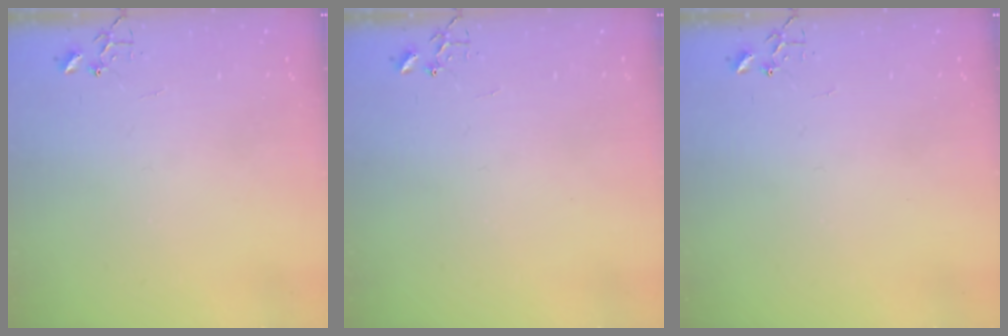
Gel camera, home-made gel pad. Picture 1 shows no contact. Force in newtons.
{"total": 0.0}
{"total": 0.0}